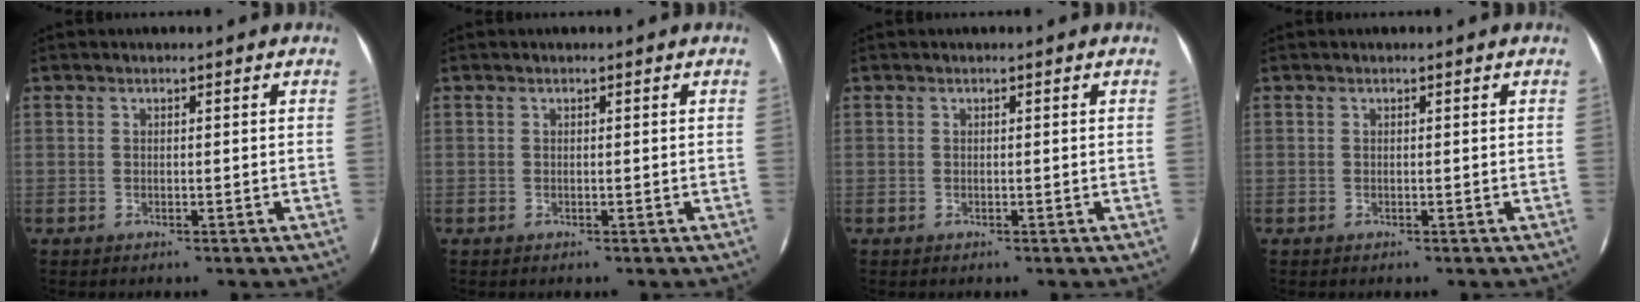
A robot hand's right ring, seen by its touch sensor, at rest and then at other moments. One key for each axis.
{"total": 0.0}
{"total": 0.0}
{"total": 0.0}